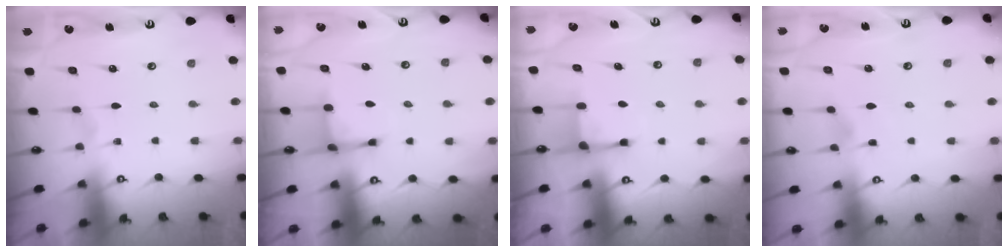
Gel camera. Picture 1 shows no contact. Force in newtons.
{"total": 3.2, "press": 3.1, "slide": 1.0}
{"total": 3.0, "press": 3.0, "slide": 0.4}
{"total": 2.1, "press": 2.1, "slide": 0.3}